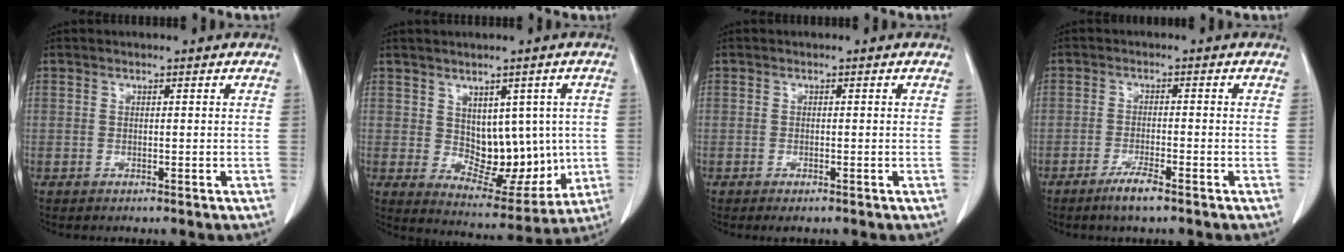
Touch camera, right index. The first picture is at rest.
{"total": 10.1, "force": [0.7, 6.2, 7.9], "torque": [-0.094, 0.007, 0.037]}
{"total": 1.1, "force": [-0.7, 0.1, 0.8], "torque": [-0.013, -0.004, -0.008]}
{"total": 3.7, "force": [-2.6, 0.1, 2.6], "torque": [-0.054, -0.007, -0.050]}